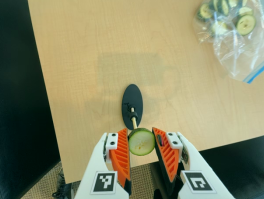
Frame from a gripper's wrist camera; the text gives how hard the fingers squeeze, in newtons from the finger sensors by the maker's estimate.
{"total": 8.3, "left": 8.4, "right": 8.1}